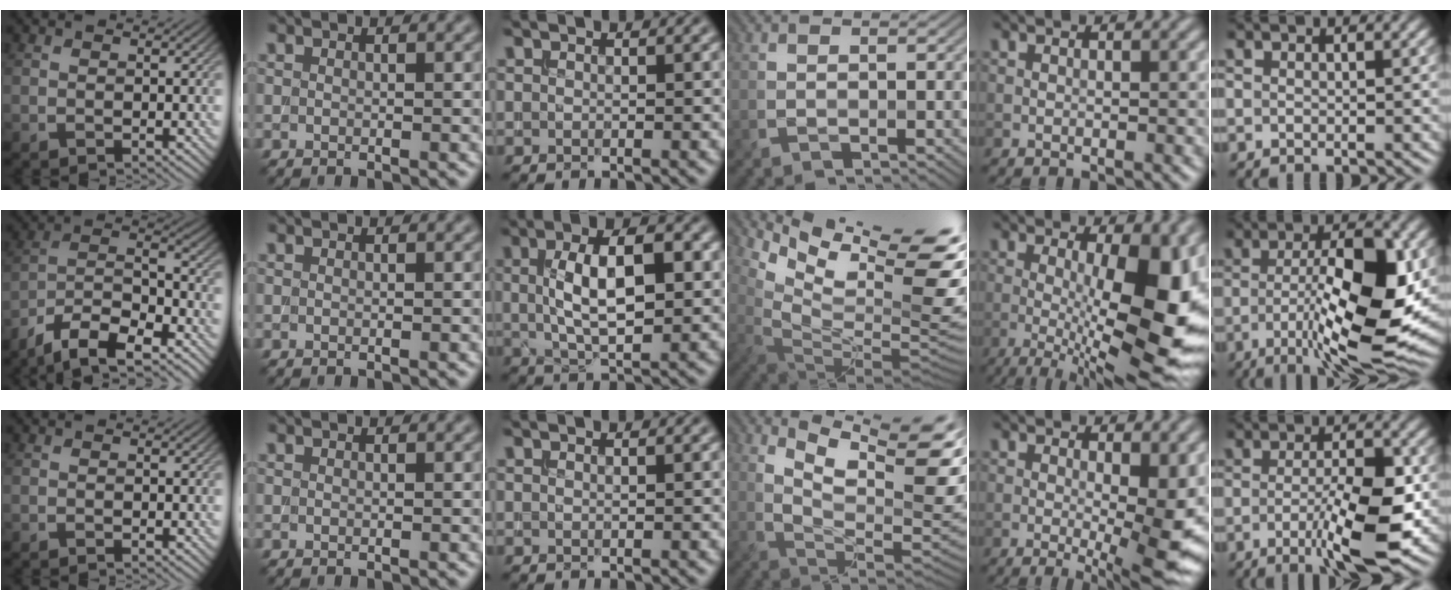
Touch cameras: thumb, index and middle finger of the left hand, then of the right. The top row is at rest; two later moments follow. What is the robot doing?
{"motion": "extract", "object": "backpack"}